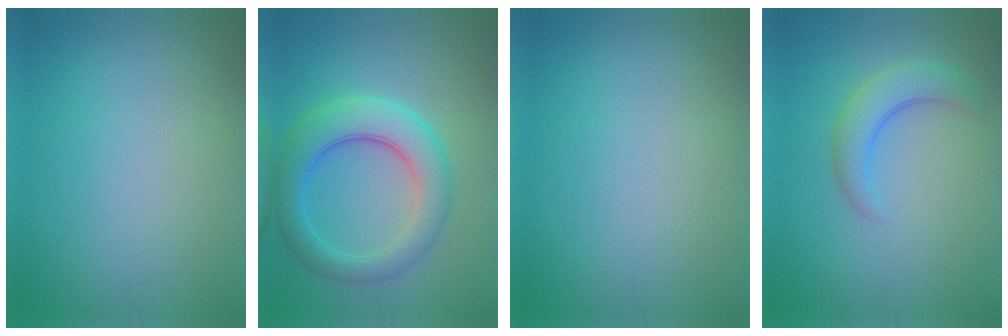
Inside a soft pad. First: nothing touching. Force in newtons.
{"total": 6.1, "press": 6.1, "slide": 0.1}
{"total": 0.0}
{"total": 3.3, "press": 3.3, "slide": 0.3}